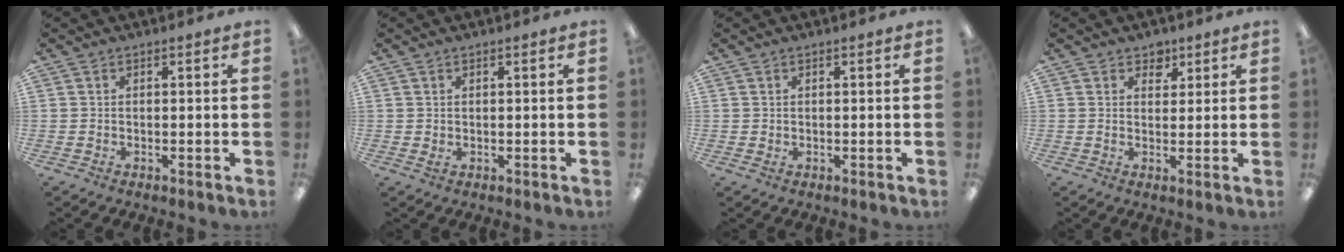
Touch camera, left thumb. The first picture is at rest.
{"total": 0.9, "force": [0.3, 0.6, 0.6], "torque": [-0.004, 0.000, 0.002]}
{"total": 0.7, "force": [0.3, 0.5, 0.4], "torque": [0.000, 0.000, 0.003]}
{"total": 3.2, "force": [2.3, 2.0, 0.6], "torque": [0.004, -0.009, 0.038]}